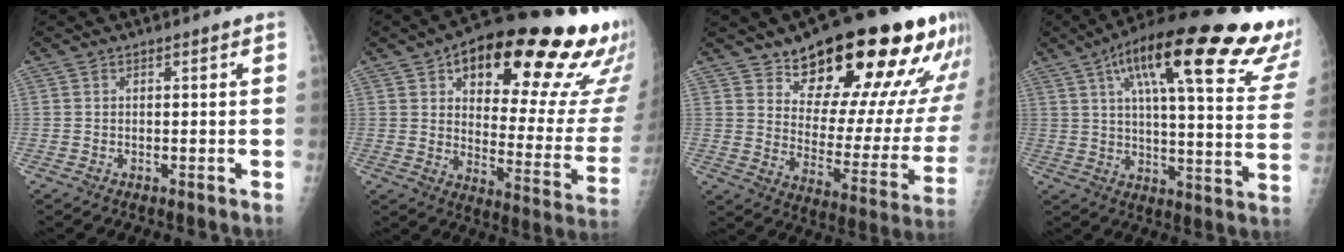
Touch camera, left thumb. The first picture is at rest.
{"total": 28.3, "force": [16.7, 9.8, 20.7], "torque": [-0.242, -0.055, 0.230]}
{"total": 24.7, "force": [16.5, 8.6, 16.2], "torque": [-0.188, -0.087, 0.239]}
{"total": 31.2, "force": [18.2, 7.1, 24.3], "torque": [-0.297, -0.018, 0.251]}